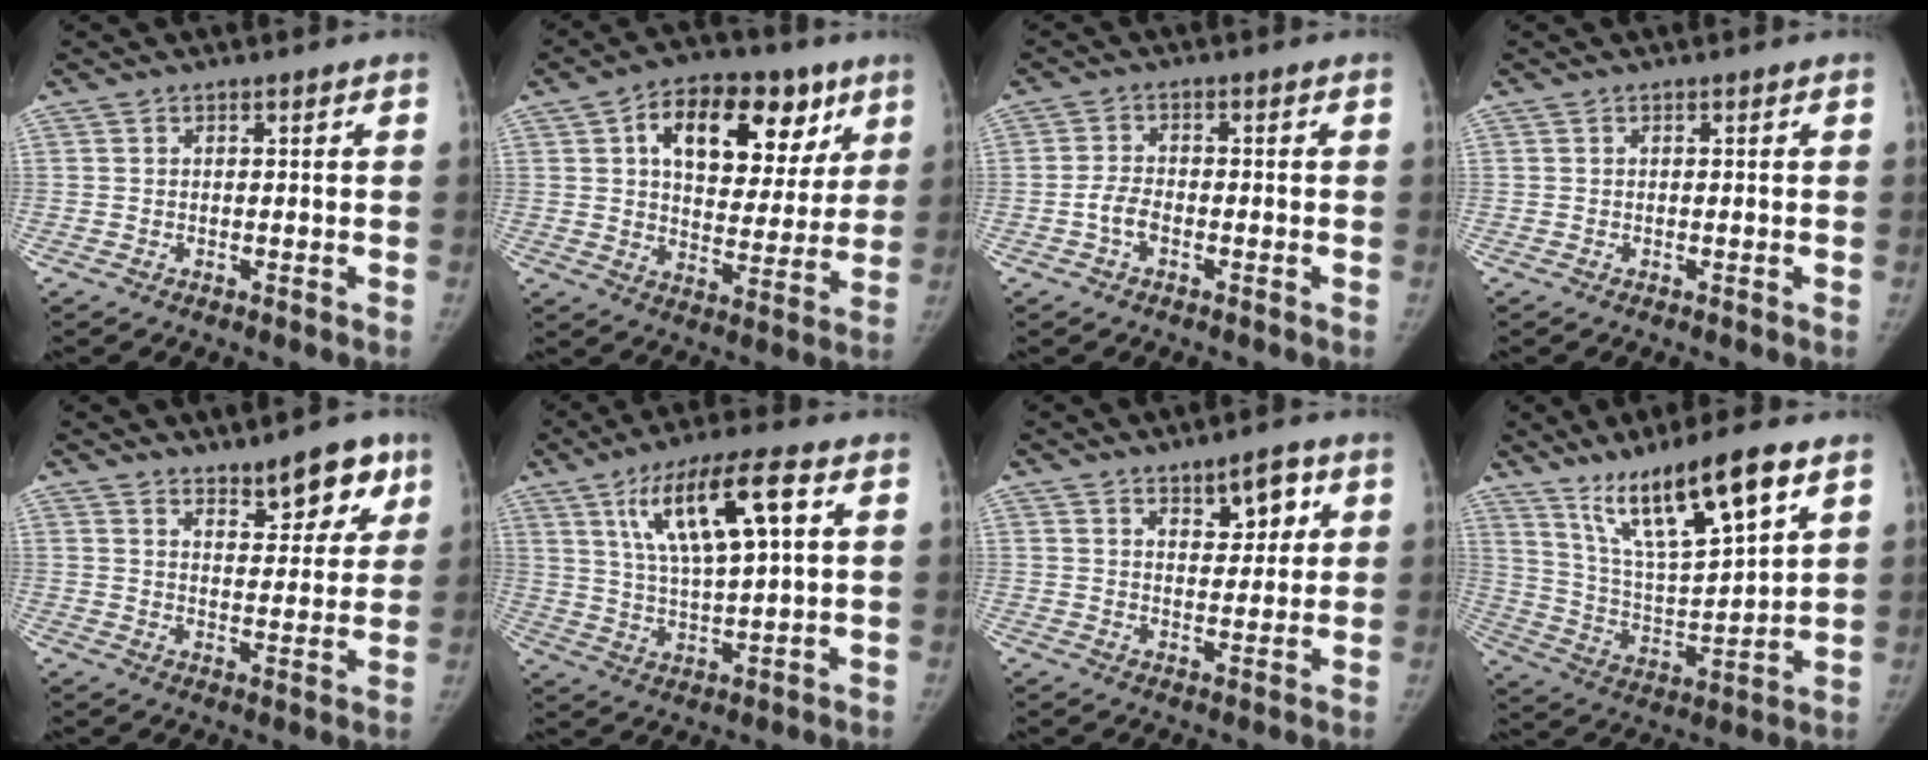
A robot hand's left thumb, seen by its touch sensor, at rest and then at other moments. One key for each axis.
{"total": 20.2, "fx": 8.4, "fy": 12.1, "fz": 13.8, "tx": -0.153, "ty": -0.005, "tz": 0.126}
{"total": 3.3, "fx": -1.3, "fy": 1.9, "fz": 2.3, "tx": -0.048, "ty": 0.015, "tz": -0.028}
{"total": 0.0}
{"total": 9.8, "fx": 6.8, "fy": 4.1, "fz": 5.7, "tx": -0.040, "ty": -0.039, "tz": 0.099}
{"total": 15.2, "fx": 5.6, "fy": 4.3, "fz": 13.4, "tx": -0.231, "ty": -0.005, "tz": 0.100}
{"total": 6.8, "fx": 3.4, "fy": 3.3, "fz": 4.9, "tx": -0.045, "ty": -0.020, "tz": 0.050}
{"total": 18.0, "fx": 11.2, "fy": 3.6, "fz": 13.7, "tx": -0.225, "ty": -0.052, "tz": 0.214}